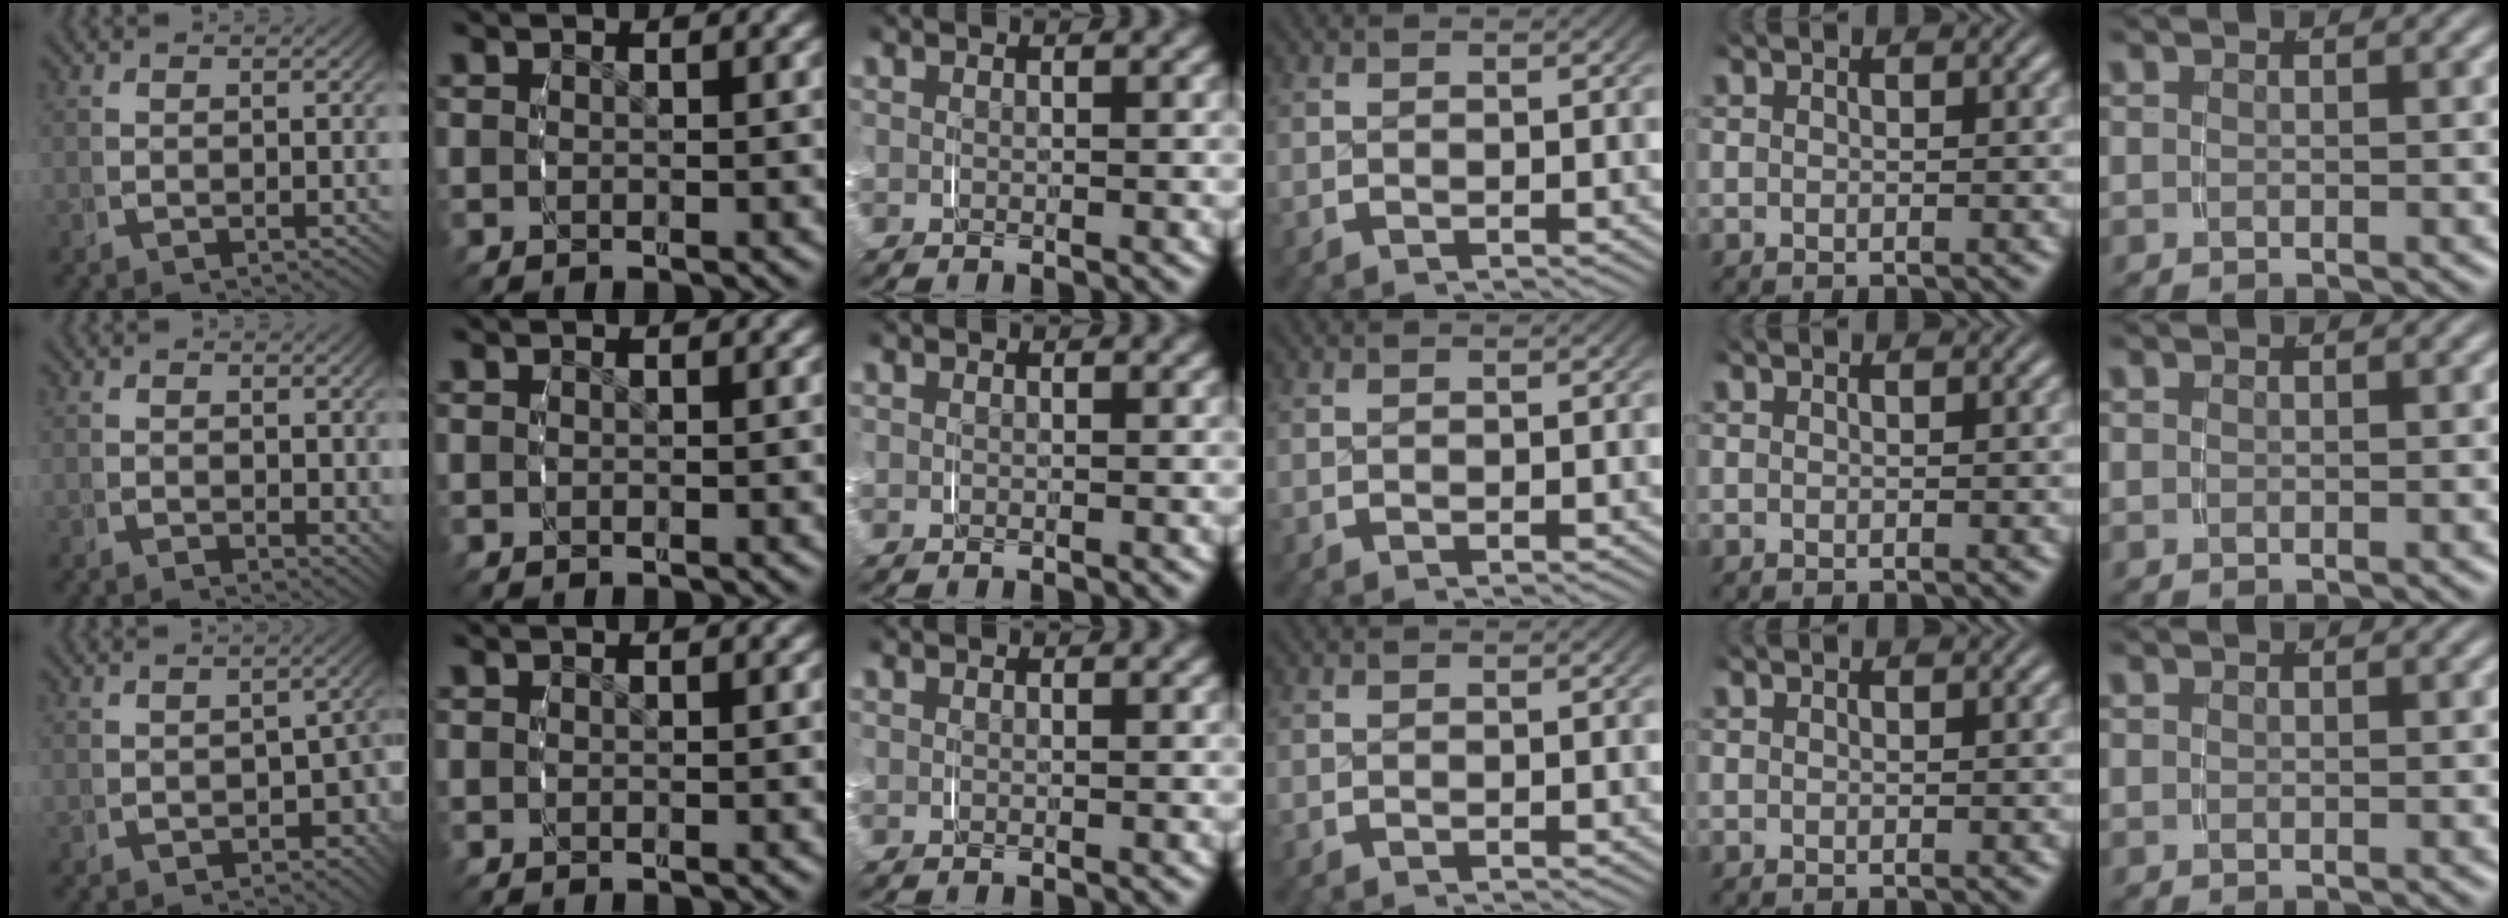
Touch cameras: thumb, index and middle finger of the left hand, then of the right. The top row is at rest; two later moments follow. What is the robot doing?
{"motion": "grasp_and_lifting", "object": "string"}